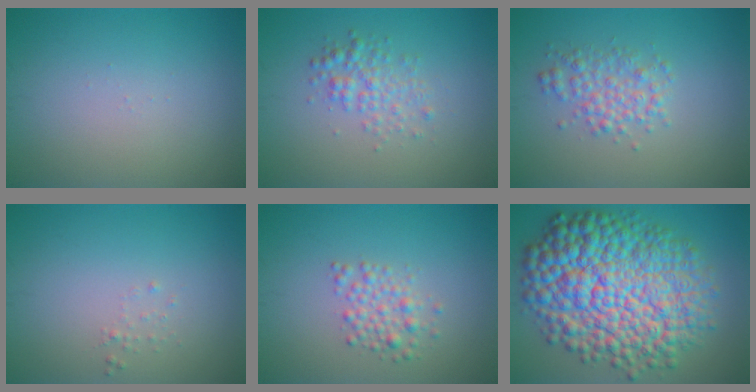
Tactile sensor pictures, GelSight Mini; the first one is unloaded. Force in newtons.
{"total": 2.5, "press": 2.5, "slide": 0.0}
{"total": 2.8, "press": 2.8, "slide": 0.0}
{"total": 0.5, "press": 0.5, "slide": 0.1}
{"total": 2.3, "press": 2.3, "slide": 0.0}
{"total": 15.5, "press": 15.5, "slide": 0.1}